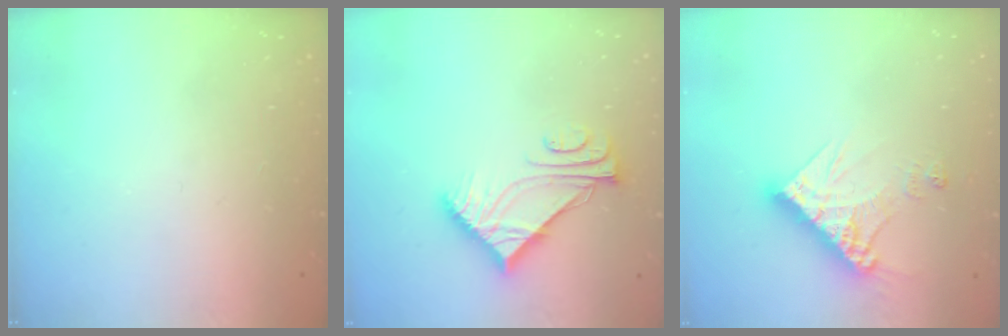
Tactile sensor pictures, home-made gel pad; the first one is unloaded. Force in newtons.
{"total": 9.1, "press": 9.0, "slide": 0.9}
{"total": 13.2, "press": 13.1, "slide": 1.5}